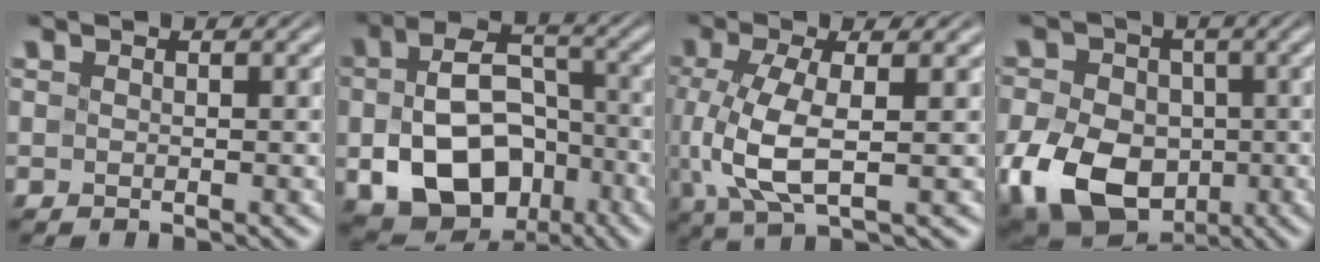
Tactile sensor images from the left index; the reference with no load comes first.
{"total": 12.5, "force": [-3.3, 8.7, 8.4], "torque": [-0.133, -0.026, -0.043]}
{"total": 5.8, "force": [-0.2, 2.0, 5.4], "torque": [-0.122, -0.006, -0.002]}
{"total": 12.0, "force": [-3.5, 8.6, 7.5], "torque": [-0.157, -0.024, -0.072]}